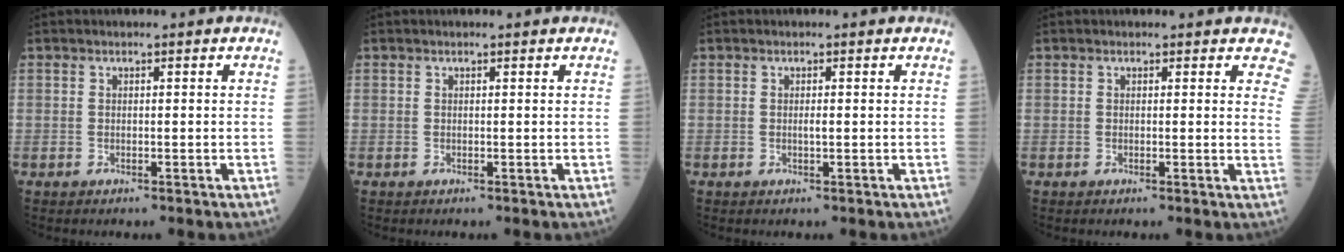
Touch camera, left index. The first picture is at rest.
{"total": 0.9, "force": [0.9, 0.1, 0.2], "torque": [-0.008, 0.003, 0.010]}
{"total": 0.6, "force": [0.0, 0.2, 0.6], "torque": [-0.019, -0.003, -0.001]}
{"total": 5.8, "force": [5.2, 2.0, 1.4], "torque": [0.012, -0.019, 0.030]}